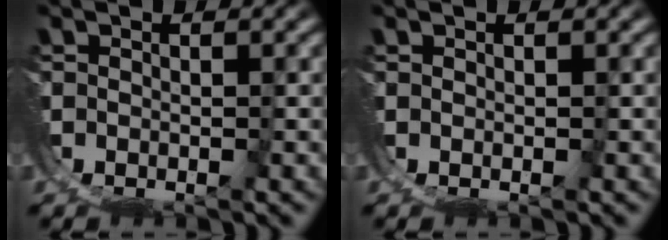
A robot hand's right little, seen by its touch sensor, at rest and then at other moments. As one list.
[{"total": 0.0}]